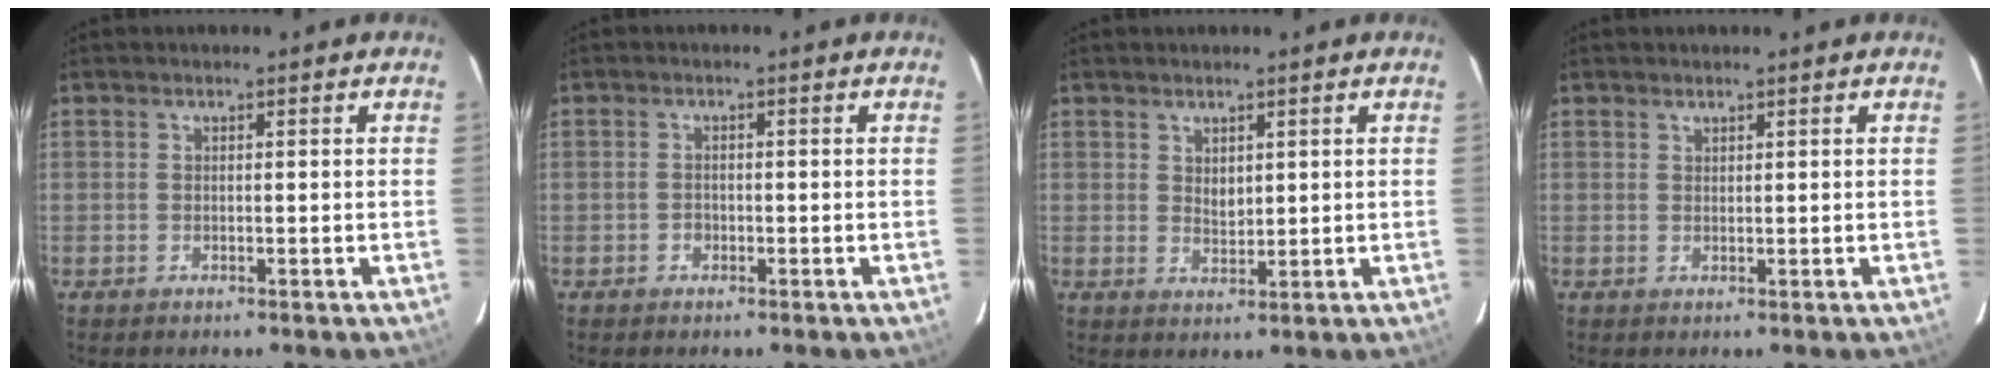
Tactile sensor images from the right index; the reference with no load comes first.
{"total": 1.3, "force": [-0.5, 1.1, 0.4], "torque": [-0.006, 0.002, -0.007]}
{"total": 2.3, "force": [1.2, 1.5, 1.3], "torque": [-0.019, -0.001, 0.023]}
{"total": 0.6, "force": [0.6, 0.2, 0.1], "torque": [0.000, 0.001, 0.012]}